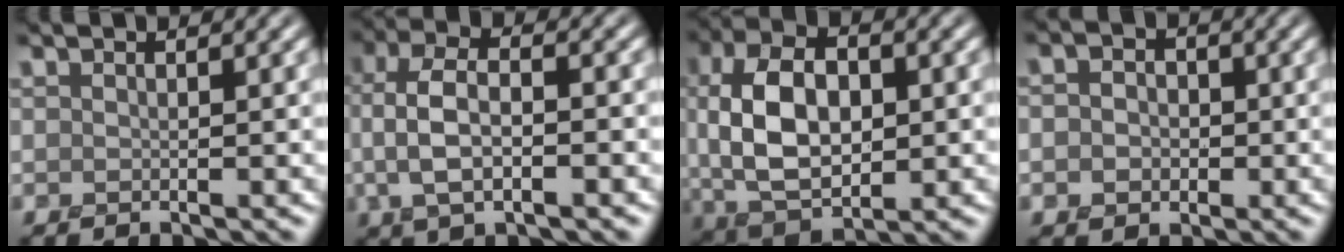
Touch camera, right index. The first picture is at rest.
{"total": 4.6, "force": [-0.5, 2.1, 4.1], "torque": [-0.084, 0.002, -0.014]}
{"total": 8.8, "force": [0.2, 5.2, 7.1], "torque": [-0.147, 0.003, 0.000]}
{"total": 2.8, "force": [-0.6, 2.3, 1.4], "torque": [-0.020, -0.006, -0.018]}